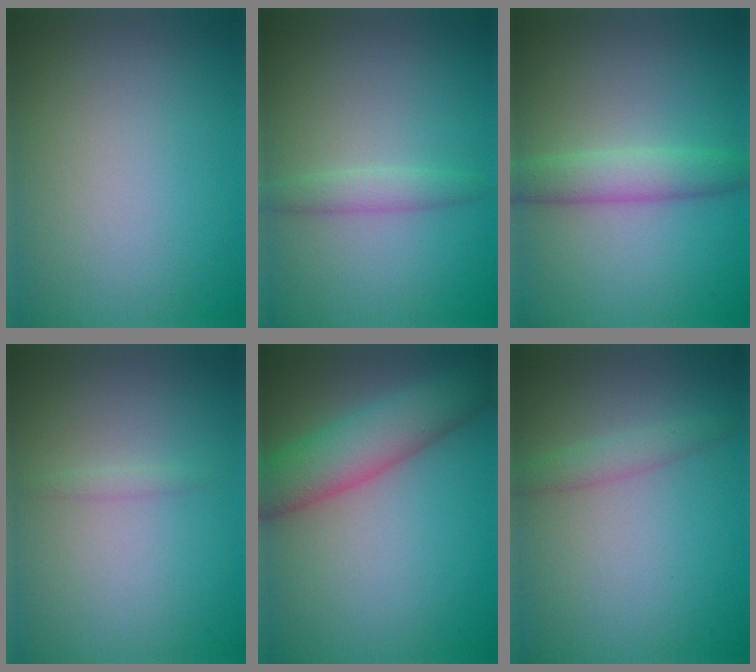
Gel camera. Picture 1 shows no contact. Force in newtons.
{"total": 1.7, "press": 1.7, "slide": 0.1}
{"total": 3.2, "press": 3.2, "slide": 0.1}
{"total": 0.7, "press": 0.7, "slide": 0.0}
{"total": 6.2, "press": 6.2, "slide": 0.3}
{"total": 1.8, "press": 1.8, "slide": 0.0}